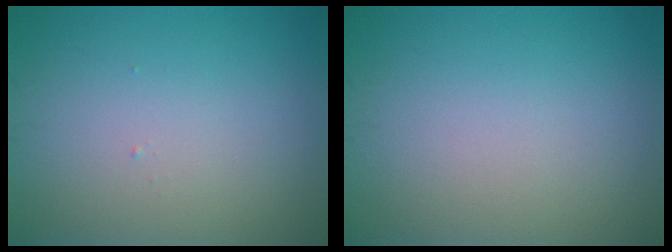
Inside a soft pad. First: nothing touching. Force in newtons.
{"total": 0.0}